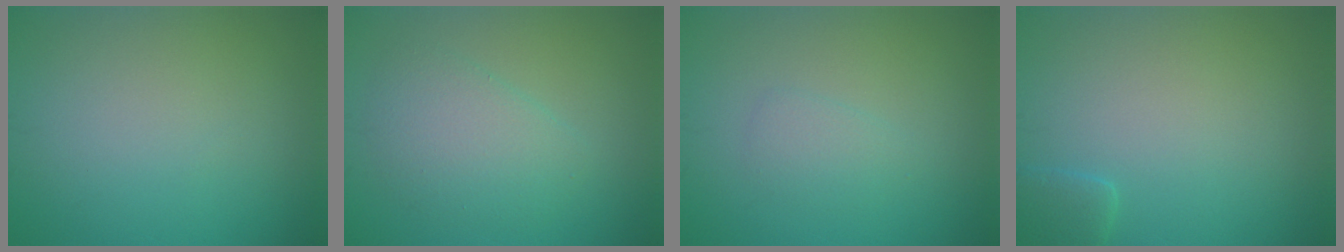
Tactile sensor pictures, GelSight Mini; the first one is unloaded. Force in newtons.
{"total": 3.5, "press": 3.5, "slide": 0.2}
{"total": 1.4, "press": 1.4, "slide": 0.1}
{"total": 1.6, "press": 1.6, "slide": 0.2}